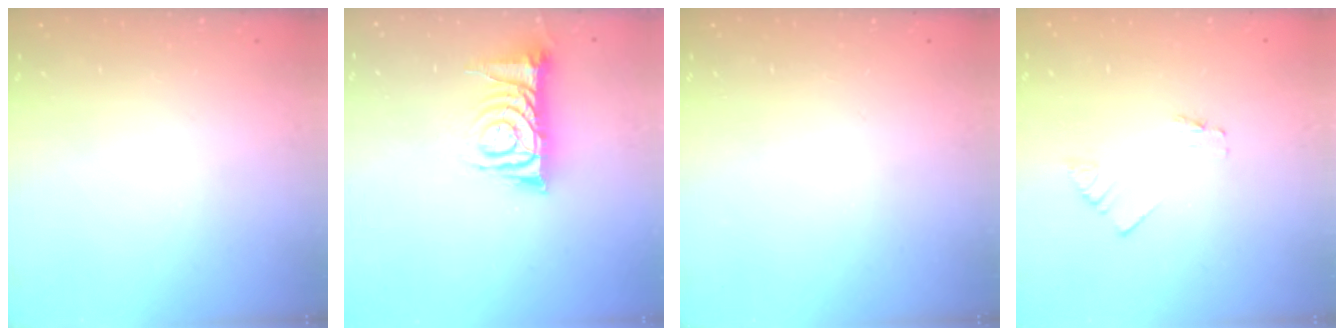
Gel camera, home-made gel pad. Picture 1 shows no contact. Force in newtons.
{"total": 10.3, "press": 10.3, "slide": 1.0}
{"total": 0.0}
{"total": 0.0}